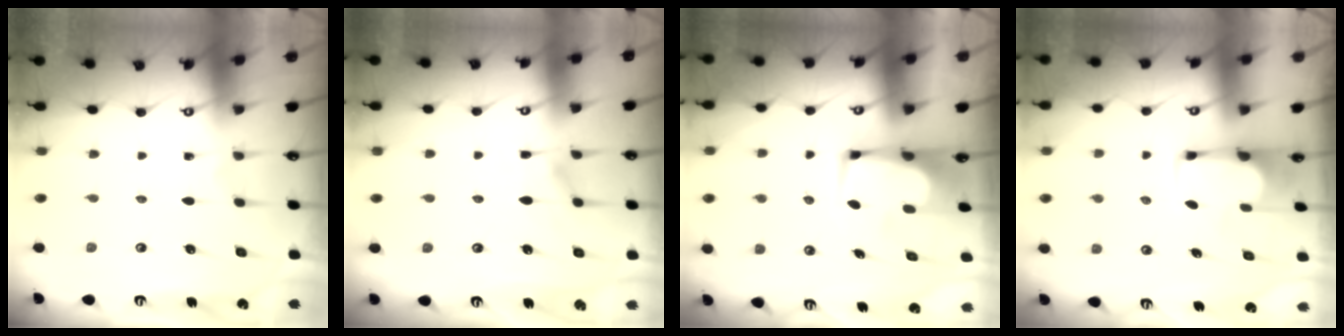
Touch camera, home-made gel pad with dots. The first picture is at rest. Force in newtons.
{"total": 4.2, "press": 4.2, "slide": 0.5}
{"total": 0.0}
{"total": 1.7, "press": 1.4, "slide": 0.9}